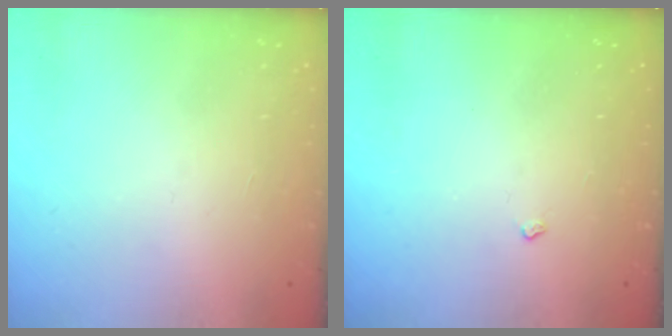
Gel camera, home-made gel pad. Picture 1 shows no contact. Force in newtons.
{"total": 3.2, "press": 3.2, "slide": 0.4}